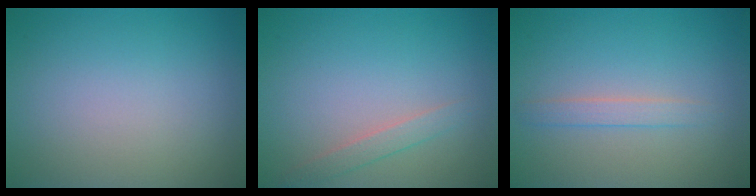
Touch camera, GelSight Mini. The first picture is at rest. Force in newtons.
{"total": 1.4, "press": 1.4, "slide": 0.1}
{"total": 1.5, "press": 1.5, "slide": 0.1}